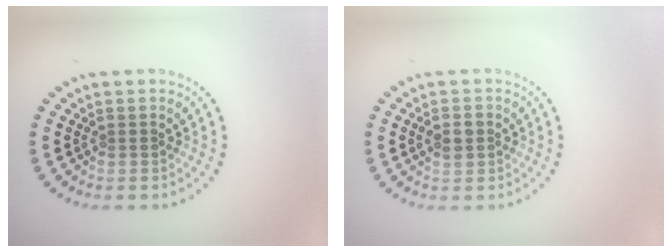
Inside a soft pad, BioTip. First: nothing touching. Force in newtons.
{"total": 2.4, "press": 2.4, "slide": 0.2}